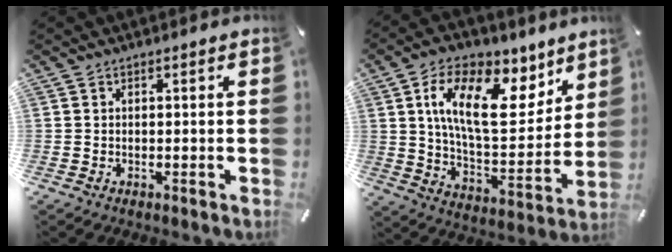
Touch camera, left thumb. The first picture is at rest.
{"total": 19.4, "force": [9.0, 9.9, 14.0], "torque": [-0.232, -0.037, 0.152]}